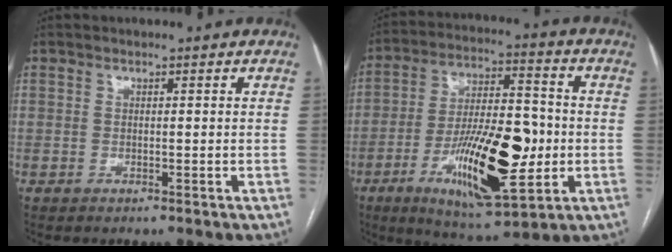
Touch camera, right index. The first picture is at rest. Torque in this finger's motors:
{"motor_torque": [0.60, -0.08, 0.40, 0.19]}